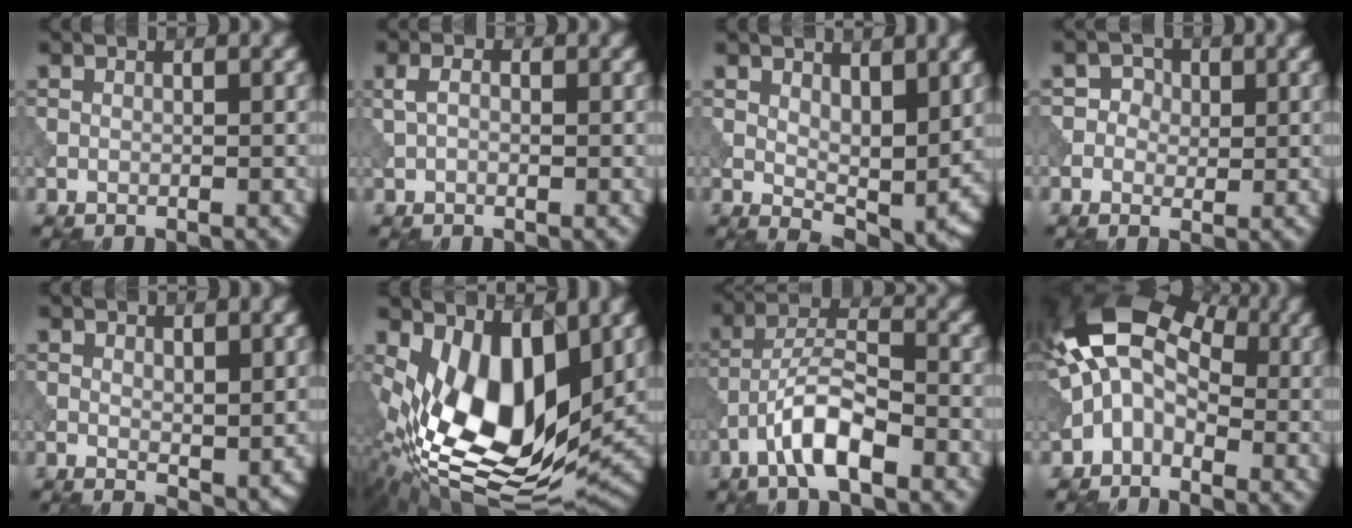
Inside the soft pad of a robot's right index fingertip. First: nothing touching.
{"total": 1.8, "force": [0.4, 1.0, 1.5], "torque": [-0.034, 0.005, 0.004]}
{"total": 5.5, "force": [2.1, 2.7, 4.3], "torque": [-0.068, -0.014, 0.041]}
{"total": 2.3, "force": [0.1, 2.1, 0.9], "torque": [0.004, -0.002, -0.011]}
{"total": 2.3, "force": [1.1, 1.0, 1.7], "torque": [-0.025, -0.011, 0.023]}
{"total": 12.3, "force": [1.0, 6.3, 10.5], "torque": [-0.193, -0.018, 0.016]}
{"total": 5.5, "force": [-3.0, 1.6, 4.3], "torque": [-0.074, 0.014, -0.060]}
{"total": 9.4, "force": [-0.2, 6.1, 7.2], "torque": [-0.134, 0.032, -0.030]}